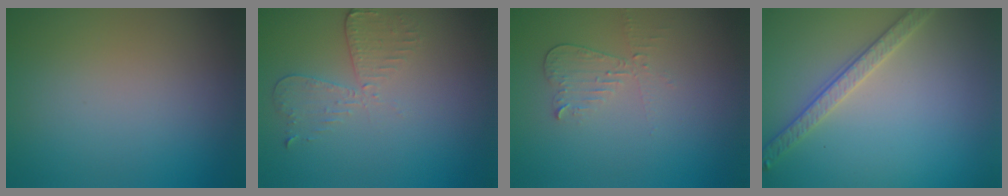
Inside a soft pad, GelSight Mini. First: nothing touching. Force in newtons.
{"total": 2.9, "press": 2.6, "slide": 1.4}
{"total": 2.1, "press": 2.0, "slide": 0.5}
{"total": 2.8, "press": 2.8, "slide": 0.7}